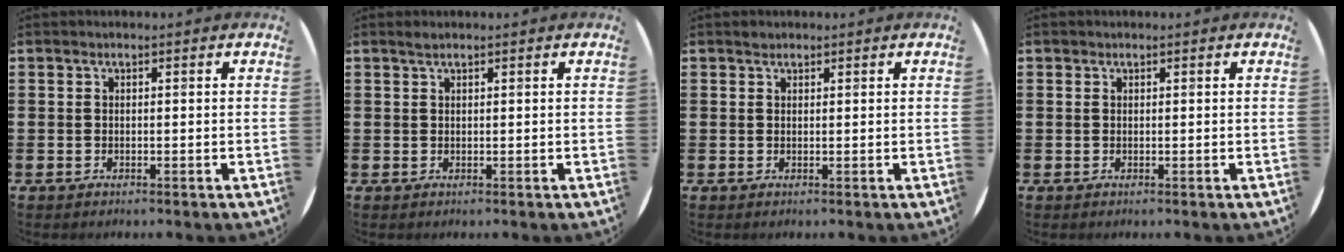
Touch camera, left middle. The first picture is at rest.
{"total": 0.7, "force": [0.6, 0.1, 0.2], "torque": [-0.004, 0.001, 0.011]}
{"total": 0.7, "force": [0.6, 0.3, 0.0], "torque": [0.000, 0.003, 0.012]}
{"total": 0.0}